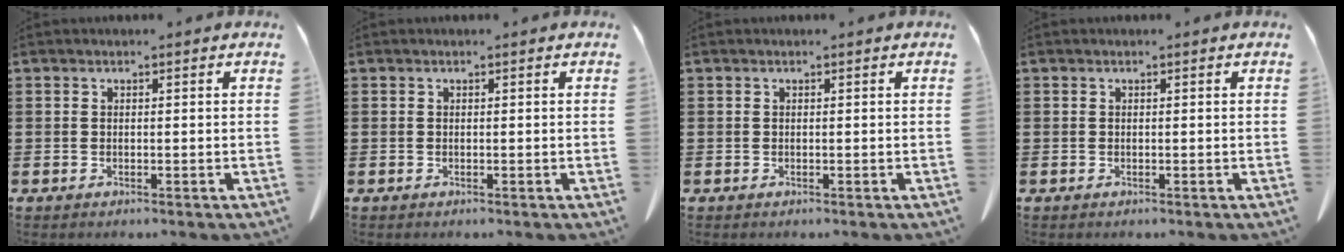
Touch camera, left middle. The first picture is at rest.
{"total": 0.0}
{"total": 0.0}
{"total": 0.0}